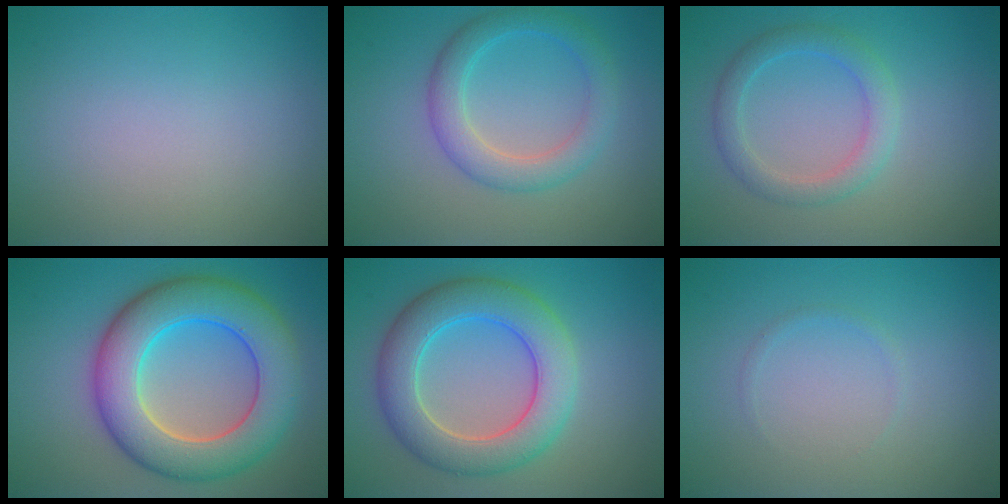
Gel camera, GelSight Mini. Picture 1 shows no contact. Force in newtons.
{"total": 3.8, "press": 3.8, "slide": 0.1}
{"total": 2.9, "press": 2.9, "slide": 0.1}
{"total": 9.8, "press": 9.8, "slide": 0.3}
{"total": 7.1, "press": 7.1, "slide": 0.3}
{"total": 0.5, "press": 0.5, "slide": 0.0}